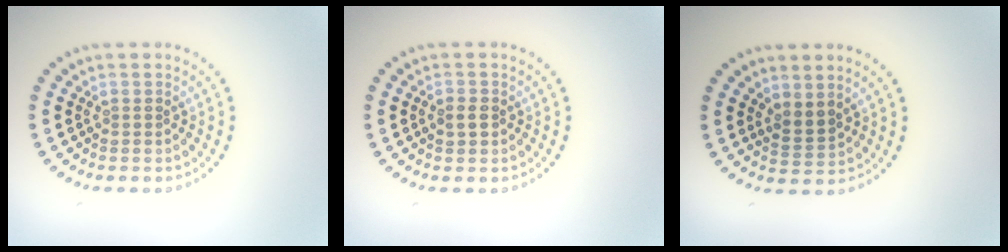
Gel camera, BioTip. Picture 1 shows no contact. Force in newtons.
{"total": 1.4, "press": 1.3, "slide": 0.2}
{"total": 1.7, "press": 1.3, "slide": 1.1}